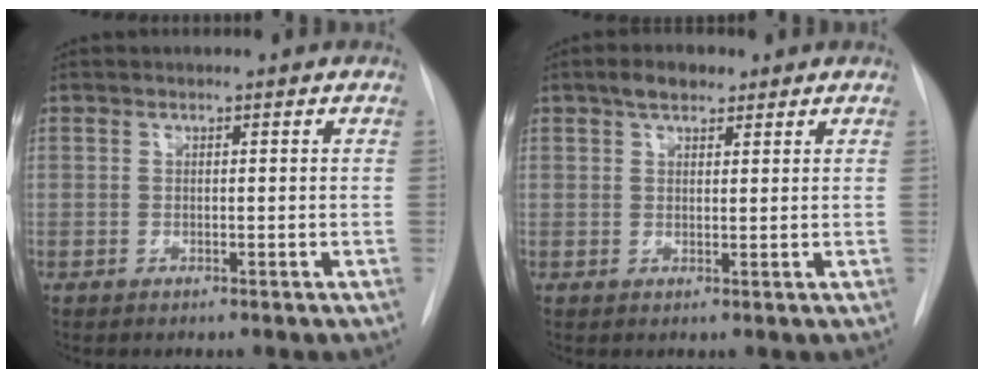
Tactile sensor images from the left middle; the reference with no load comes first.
{"total": 3.4, "force": [2.3, 1.6, 1.9], "torque": [-0.036, 0.011, 0.038]}